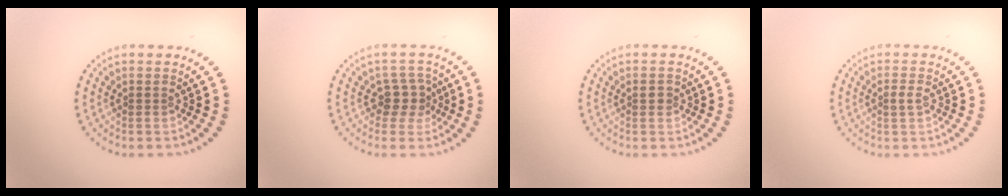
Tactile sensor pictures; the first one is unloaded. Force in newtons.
{"total": 2.5, "press": 2.0, "slide": 1.5}
{"total": 0.8, "press": 0.8, "slide": 0.2}
{"total": 1.1, "press": 1.0, "slide": 0.3}